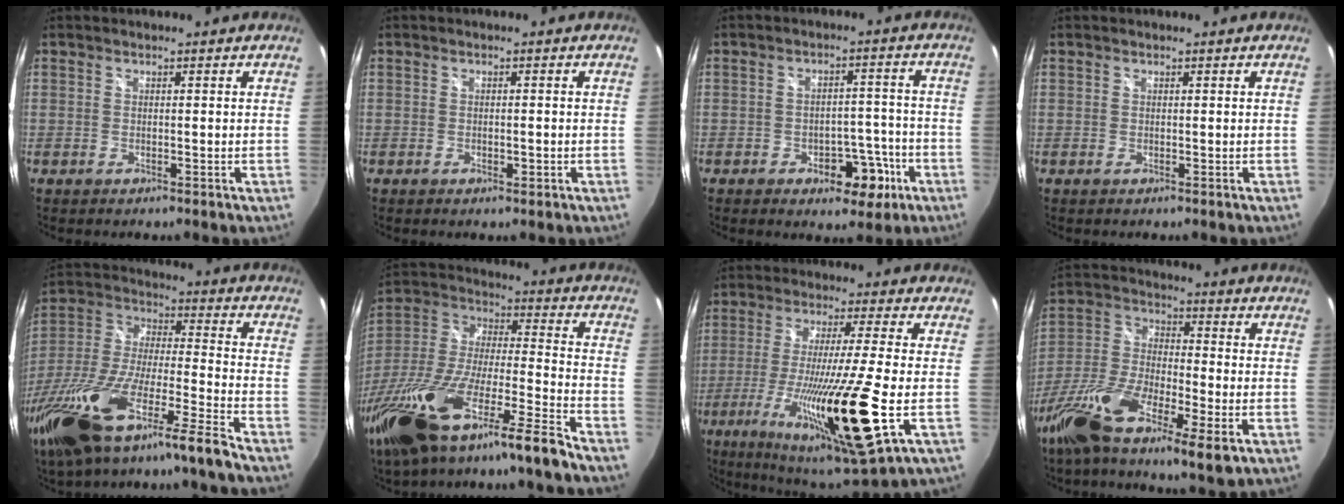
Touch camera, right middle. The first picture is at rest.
{"total": 1.3, "force": [-0.6, 0.7, 1.0], "torque": [-0.015, -0.001, -0.009]}
{"total": 7.8, "force": [-4.2, 4.7, 4.5], "torque": [-0.067, 0.014, -0.045]}
{"total": 0.0}
{"total": 23.3, "force": [-16.1, 1.4, 16.8], "torque": [-0.324, -0.051, -0.295]}
{"total": 25.4, "force": [-17.3, 2.3, 18.4], "torque": [-0.345, -0.050, -0.314]}
{"total": 22.5, "force": [-7.5, 1.2, 21.1], "torque": [-0.393, -0.067, -0.126]}
{"total": 16.7, "force": [-8.8, 4.4, 13.4], "torque": [-0.283, -0.035, -0.176]}